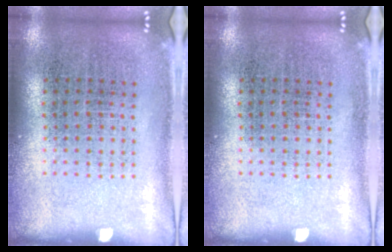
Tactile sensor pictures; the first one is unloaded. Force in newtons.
{"total": 0.0}